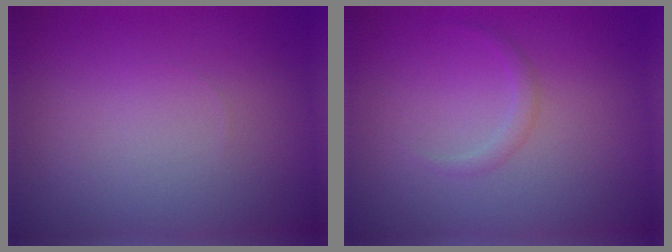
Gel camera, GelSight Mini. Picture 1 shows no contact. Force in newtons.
{"total": 0.8, "press": 0.8, "slide": 0.0}